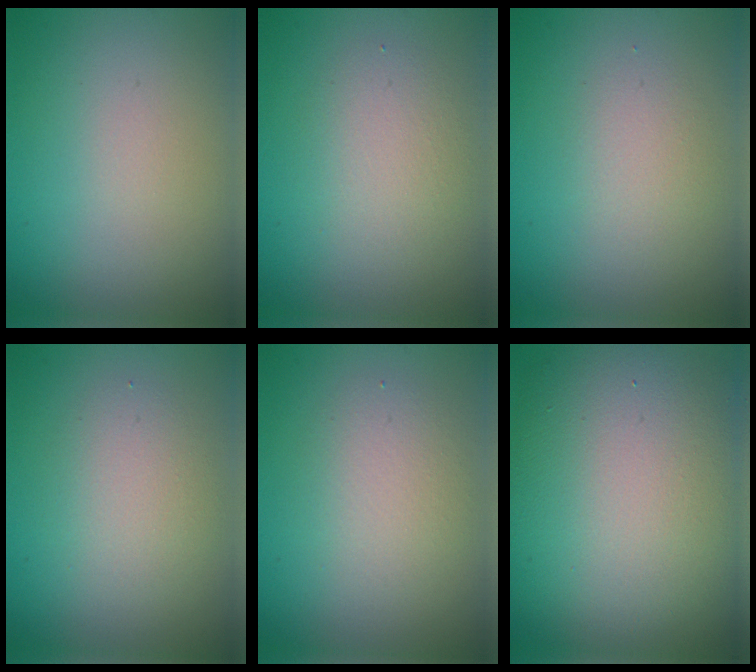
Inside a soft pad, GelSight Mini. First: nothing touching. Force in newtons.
{"total": 2.7, "press": 2.7, "slide": 0.1}
{"total": 1.7, "press": 1.7, "slide": 0.1}
{"total": 2.7, "press": 2.7, "slide": 0.1}
{"total": 2.8, "press": 2.8, "slide": 0.1}
{"total": 14.7, "press": 14.6, "slide": 0.7}